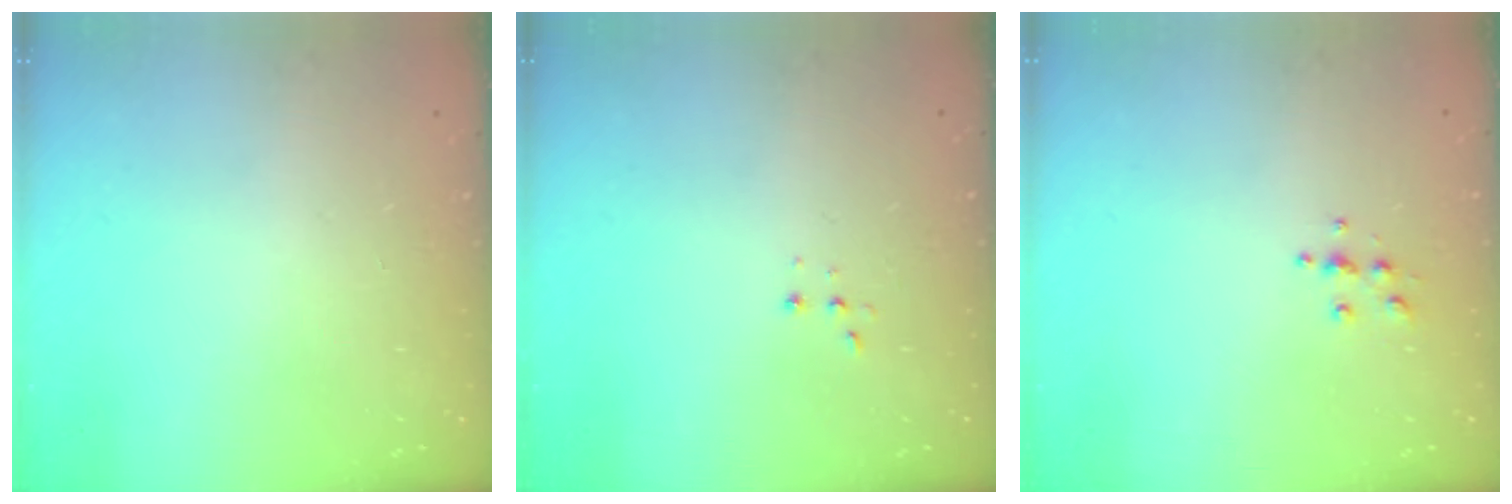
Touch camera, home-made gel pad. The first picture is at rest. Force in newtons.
{"total": 2.7, "press": 2.7, "slide": 0.5}
{"total": 4.9, "press": 4.9, "slide": 0.5}